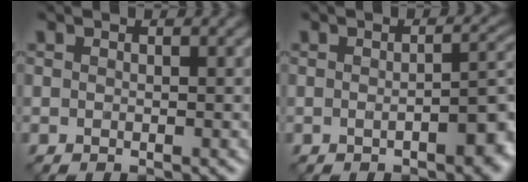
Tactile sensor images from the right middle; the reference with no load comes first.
{"total": 5.0, "force": [-1.5, 1.4, 4.5], "torque": [-0.061, -0.004, -0.016]}